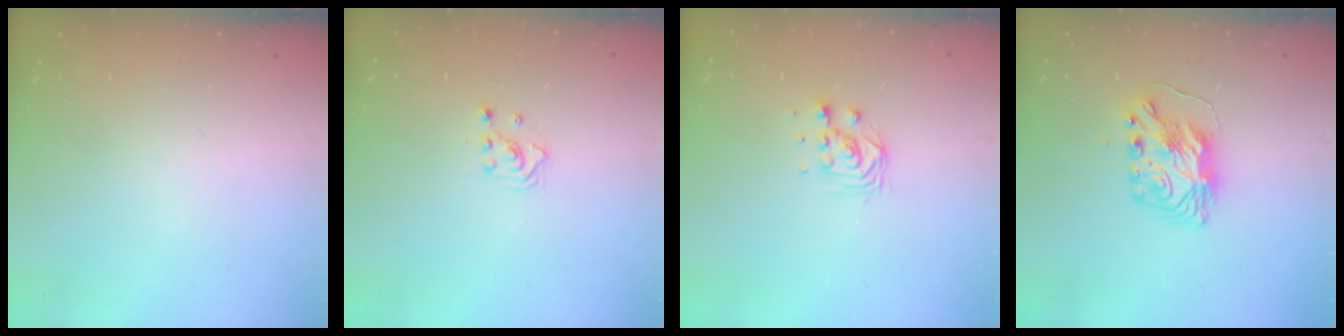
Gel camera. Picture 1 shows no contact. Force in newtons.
{"total": 2.3, "press": 2.3, "slide": 0.3}
{"total": 4.7, "press": 4.6, "slide": 0.6}
{"total": 9.0, "press": 9.0, "slide": 0.6}